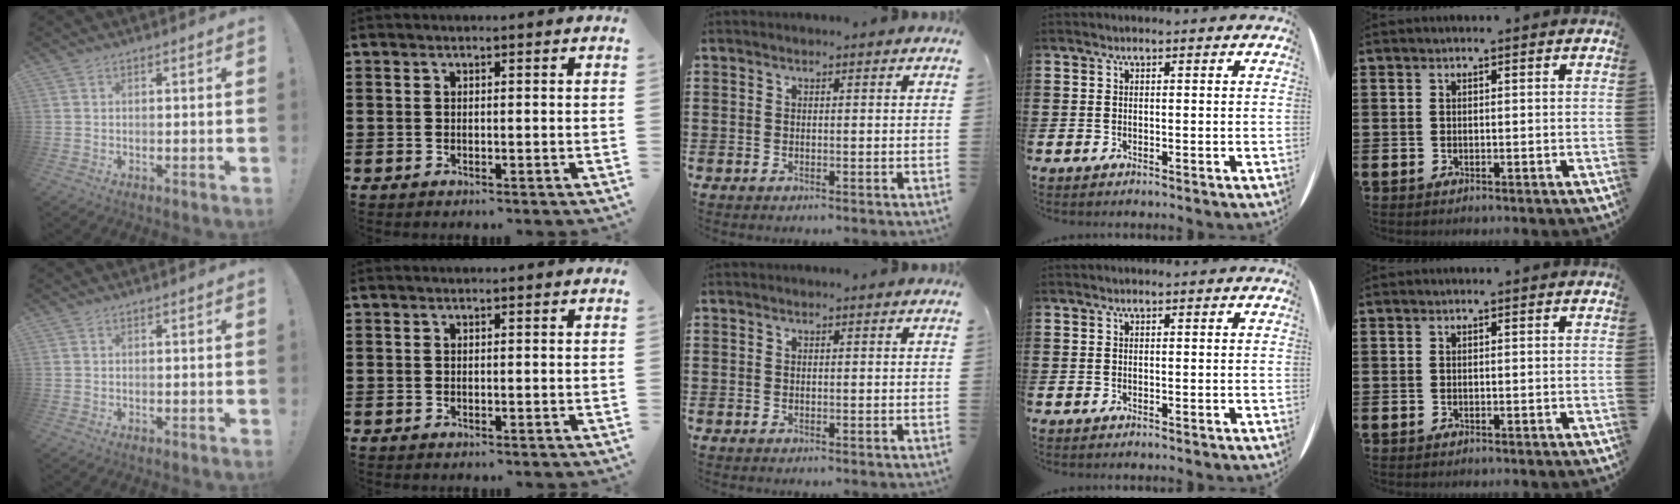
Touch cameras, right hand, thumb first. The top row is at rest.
{}